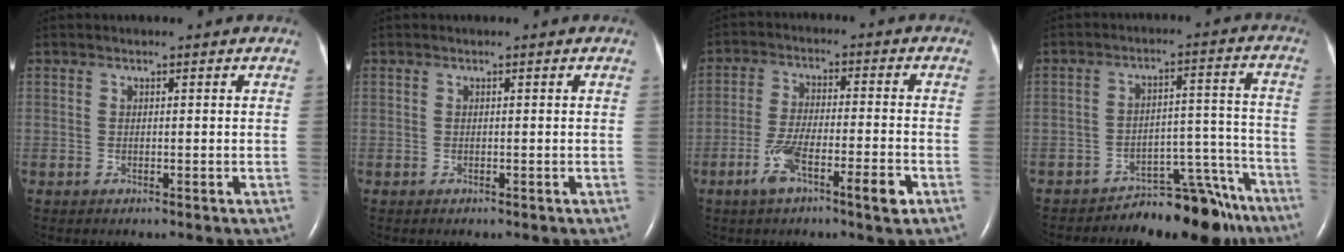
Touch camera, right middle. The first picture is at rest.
{"total": 0.0}
{"total": 8.3, "force": [-4.2, 1.1, 7.1], "torque": [-0.138, -0.002, -0.071]}
{"total": 10.6, "force": [-9.6, 3.2, 3.1], "torque": [-0.007, 0.061, -0.140]}